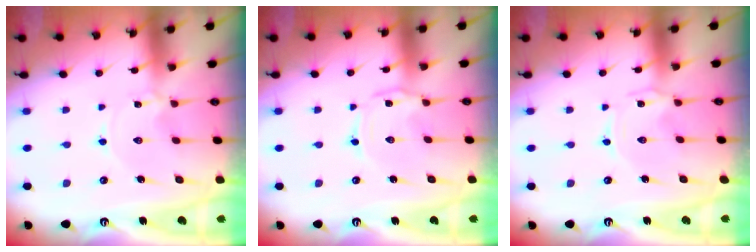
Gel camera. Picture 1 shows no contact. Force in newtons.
{"total": 1.4, "press": 1.4, "slide": 0.1}
{"total": 0.0}